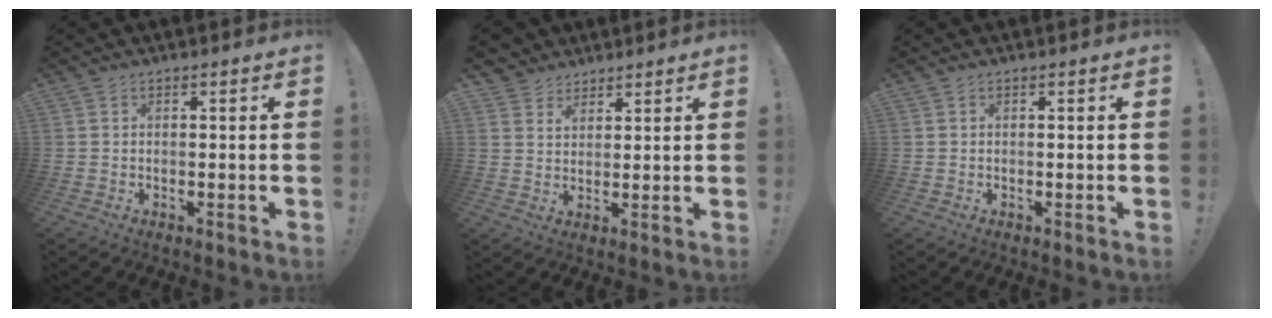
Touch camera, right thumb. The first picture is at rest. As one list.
[{"total": 4.6, "force": [3.6, 2.9, -0.2], "torque": [-0.003, -0.028, 0.070]}, {"total": 0.0}]